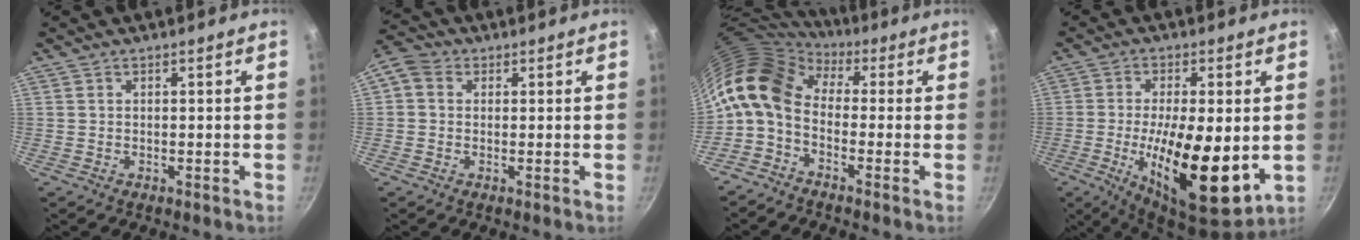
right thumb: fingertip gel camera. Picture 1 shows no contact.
{"total": 5.9, "force": [0.9, 5.0, 3.0], "torque": [-0.062, 0.018, 0.001]}
{"total": 11.6, "force": [1.4, 7.6, 8.7], "torque": [-0.151, 0.021, 0.006]}
{"total": 18.2, "force": [-2.4, 6.6, 16.8], "torque": [-0.271, -0.009, -0.036]}